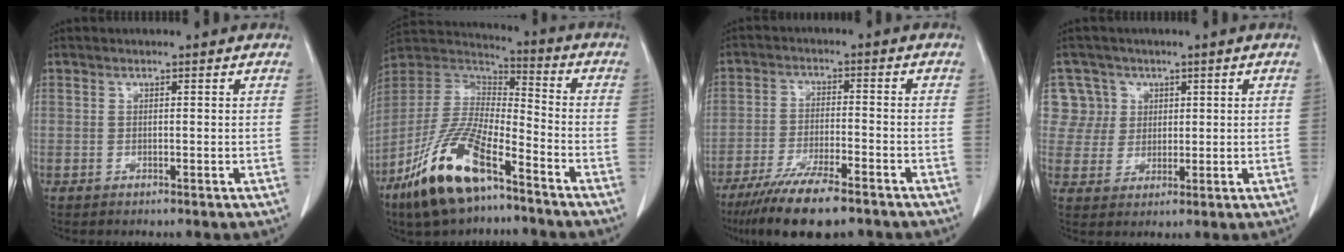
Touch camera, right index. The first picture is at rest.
{"total": 17.0, "force": [-10.4, 5.0, 12.5], "torque": [-0.266, -0.012, -0.195]}
{"total": 11.8, "force": [-9.0, 2.0, 7.4], "torque": [-0.125, -0.026, -0.147]}
{"total": 6.0, "force": [2.3, 5.5, -0.4], "torque": [0.022, 0.010, 0.049]}